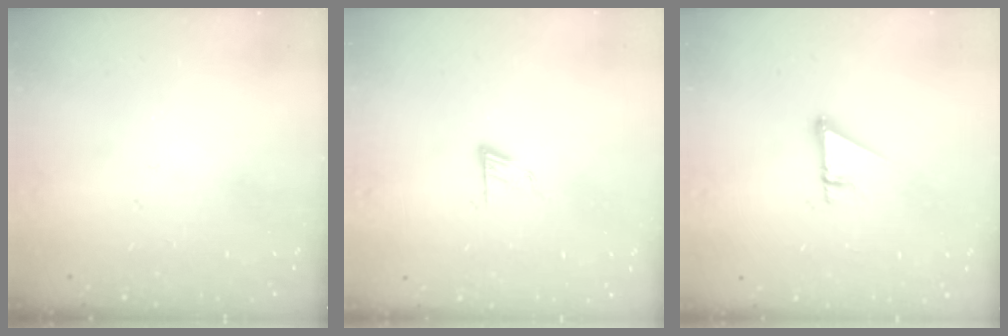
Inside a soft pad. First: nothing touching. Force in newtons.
{"total": 6.0, "press": 5.9, "slide": 0.6}
{"total": 2.7, "press": 2.7, "slide": 0.1}